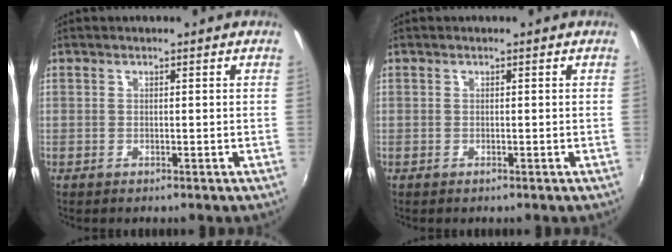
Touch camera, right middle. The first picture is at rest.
{"total": 0.0}